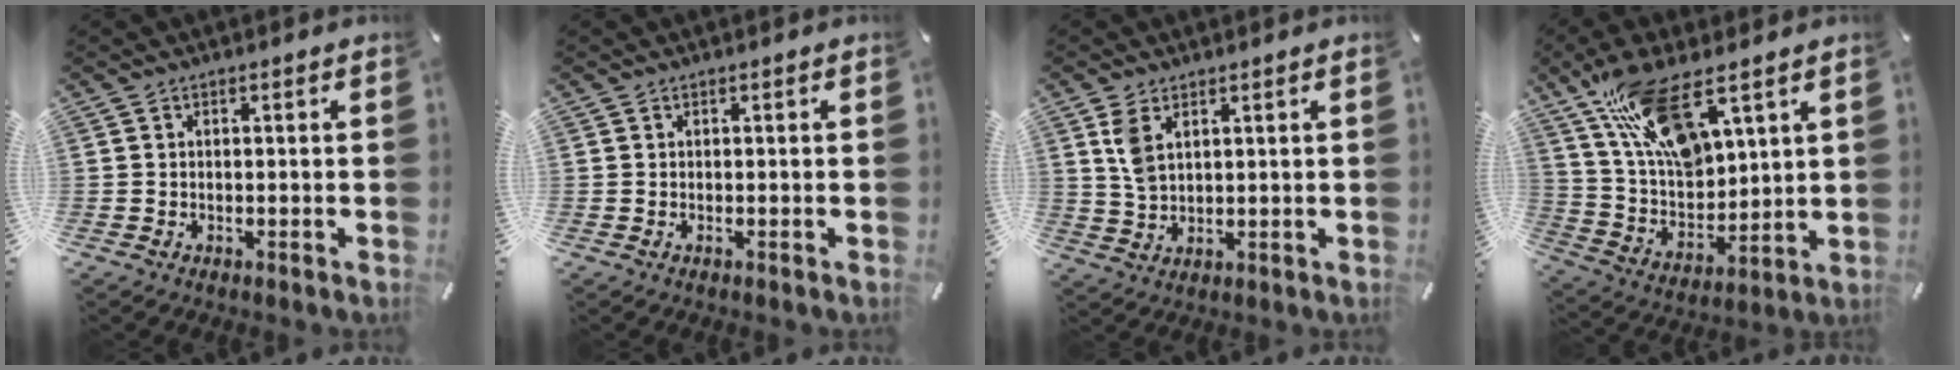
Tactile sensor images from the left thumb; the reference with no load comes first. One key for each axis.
{"total": 0.0}
{"total": 5.0, "fx": 2.2, "fy": 2.9, "fz": 3.4, "tx": -0.082, "ty": 0.003, "tz": 0.038}
{"total": 17.0, "fx": 10.7, "fy": 7.1, "fz": 11.2, "tx": -0.244, "ty": -0.048, "tz": 0.189}